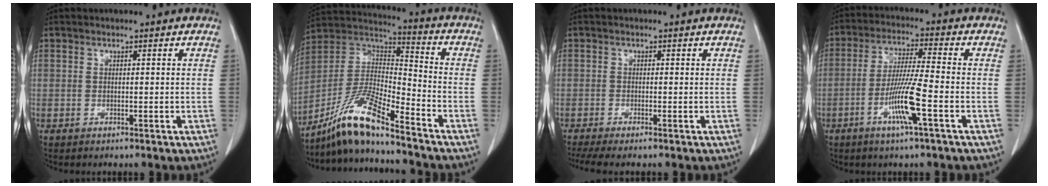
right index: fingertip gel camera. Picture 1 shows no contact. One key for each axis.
{"total": 13.5, "fx": -10.6, "fy": 1.0, "fz": 8.3, "tx": -0.167, "ty": 0.002, "tz": -0.198}
{"total": 4.3, "fx": -3.5, "fy": 0.3, "fz": 2.5, "tx": -0.039, "ty": -0.008, "tz": -0.060}
{"total": 8.7, "fx": -3.3, "fy": -0.5, "fz": 8.1, "tx": -0.157, "ty": -0.009, "tz": -0.064}